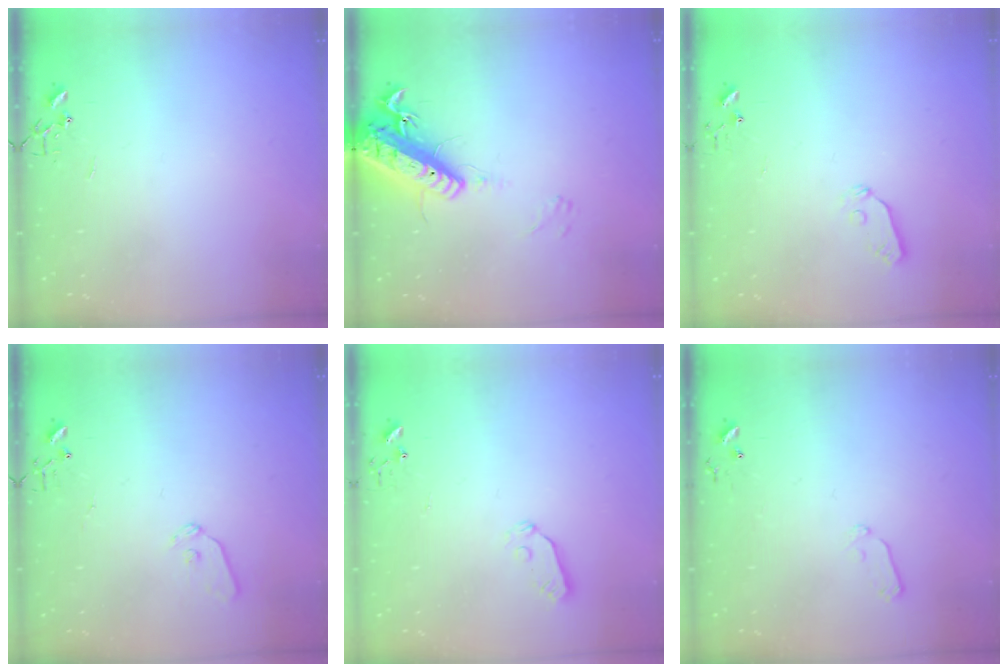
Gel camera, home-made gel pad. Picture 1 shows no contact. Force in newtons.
{"total": 19.0, "press": 18.7, "slide": 3.7}
{"total": 4.3, "press": 4.3, "slide": 0.3}
{"total": 6.0, "press": 5.9, "slide": 0.8}
{"total": 3.9, "press": 3.8, "slide": 0.6}
{"total": 6.0, "press": 5.9, "slide": 1.0}